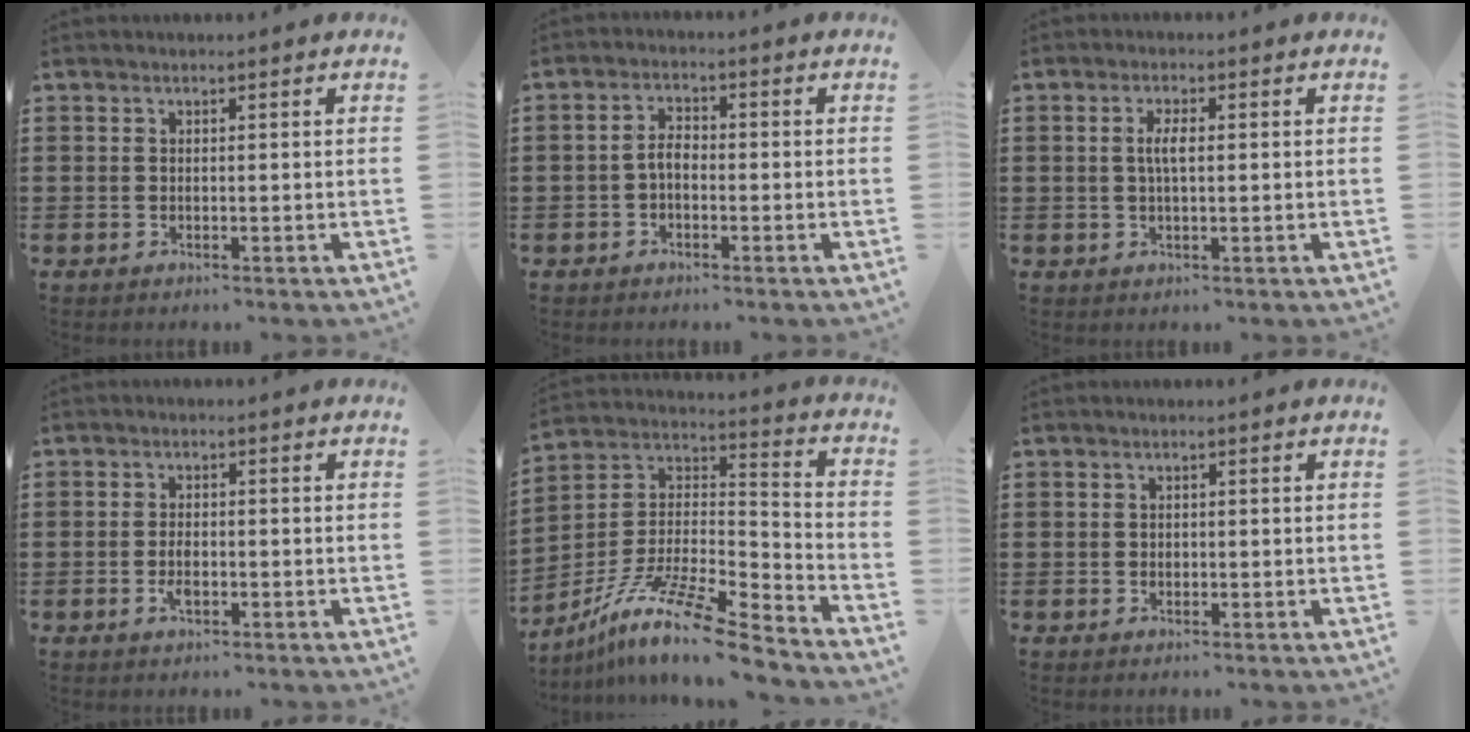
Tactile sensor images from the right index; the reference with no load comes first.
{"total": 2.7, "force": [-1.0, 1.5, 2.1], "torque": [-0.056, 0.001, -0.025]}
{"total": 2.9, "force": [0.2, 0.9, 2.8], "torque": [-0.054, 0.002, 0.001]}
{"total": 2.5, "force": [-0.8, 1.1, 2.1], "torque": [-0.047, -0.001, -0.017]}
{"total": 12.6, "force": [-10.0, 1.2, 7.6], "torque": [-0.144, 0.011, -0.194]}
{"total": 0.6, "force": [0.0, 0.6, 0.2], "torque": [-0.008, 0.003, 0.000]}